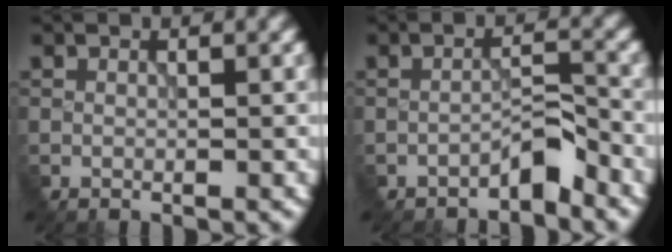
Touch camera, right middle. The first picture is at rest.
{"total": 2.3, "force": [-1.9, 0.4, 1.1], "torque": [-0.018, 0.012, -0.034]}